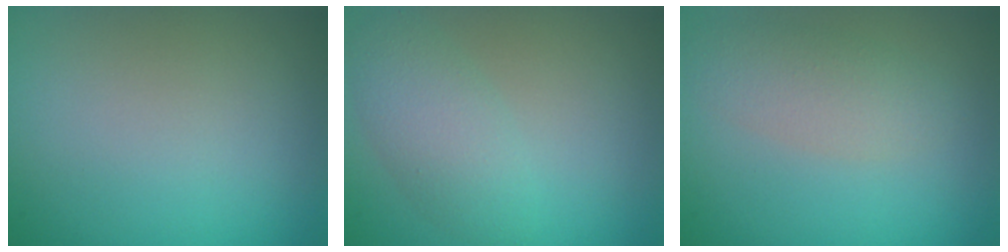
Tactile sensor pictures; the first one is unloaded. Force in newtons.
{"total": 3.2, "press": 3.2, "slide": 0.1}
{"total": 2.9, "press": 2.9, "slide": 0.1}